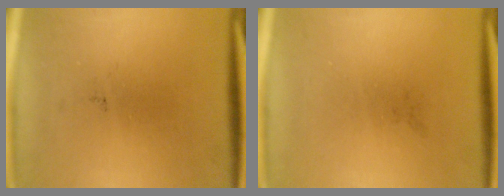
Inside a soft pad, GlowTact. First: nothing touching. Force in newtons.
{"total": 0.0}